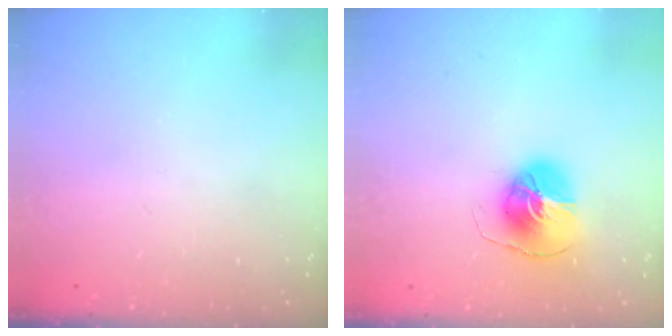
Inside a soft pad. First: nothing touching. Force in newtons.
{"total": 9.1, "press": 9.1, "slide": 0.5}